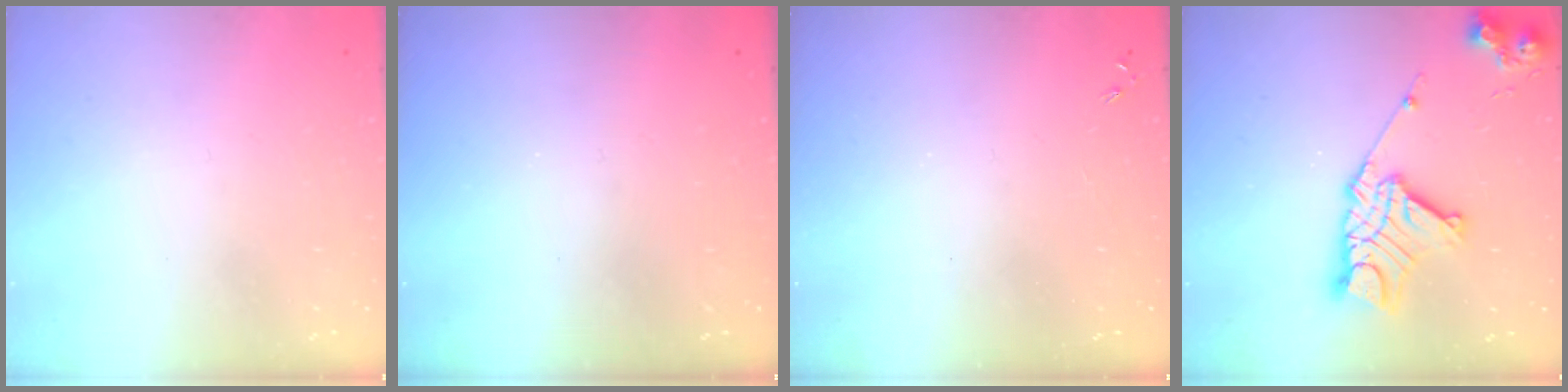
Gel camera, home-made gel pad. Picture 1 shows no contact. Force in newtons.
{"total": 0.0}
{"total": 0.0}
{"total": 16.1, "press": 16.0, "slide": 1.4}